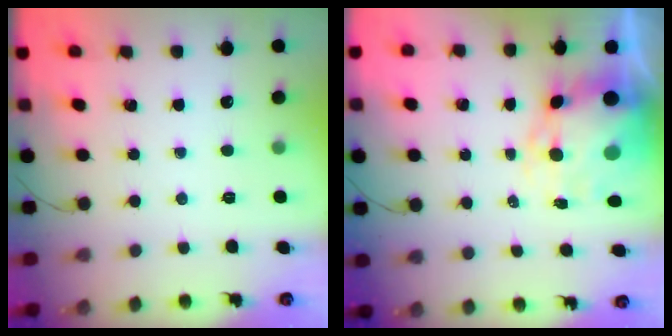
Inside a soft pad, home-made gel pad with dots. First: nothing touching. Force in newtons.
{"total": 10.1, "press": 9.7, "slide": 2.9}